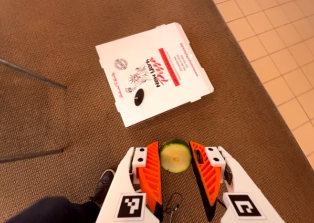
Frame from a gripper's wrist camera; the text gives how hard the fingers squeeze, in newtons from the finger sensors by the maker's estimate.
{"total": 7.0, "left": 7.1, "right": 6.9}